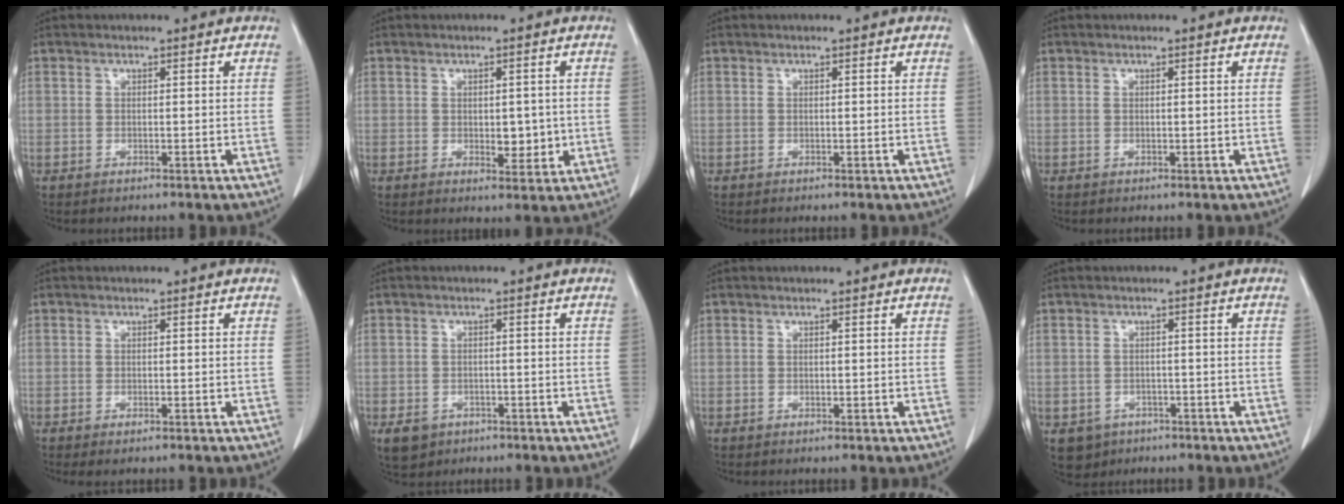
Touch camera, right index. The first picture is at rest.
{"total": 3.6, "force": [-0.2, 2.0, 2.9], "torque": [-0.032, -0.001, 0.007]}
{"total": 0.0}
{"total": 0.0}
{"total": 1.1, "force": [-0.7, 0.2, 0.8], "torque": [-0.012, -0.003, -0.005]}
{"total": 4.3, "force": [-2.3, 3.4, 1.2], "torque": [-0.016, 0.002, -0.026]}
{"total": 0.0}
{"total": 4.1, "force": [-2.2, 3.3, 0.7], "torque": [-0.006, 0.005, -0.025]}